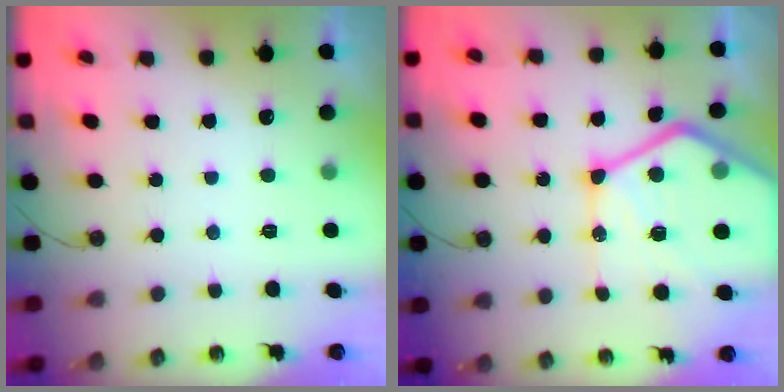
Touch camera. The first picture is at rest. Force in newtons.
{"total": 26.9, "press": 26.8, "slide": 2.9}